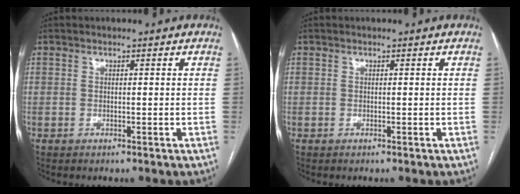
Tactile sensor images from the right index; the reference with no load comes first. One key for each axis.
{"total": 0.0}